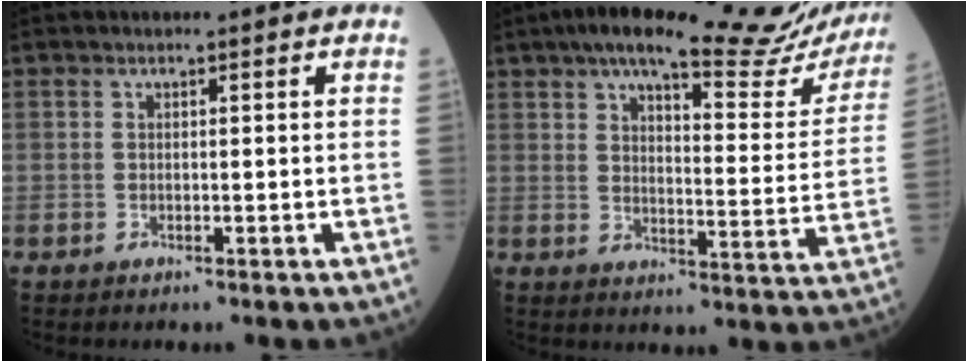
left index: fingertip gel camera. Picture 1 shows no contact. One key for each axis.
{"total": 25.5, "fx": 22.5, "fy": 4.2, "fz": 11.3, "tx": -0.155, "ty": -0.035, "tz": 0.270}